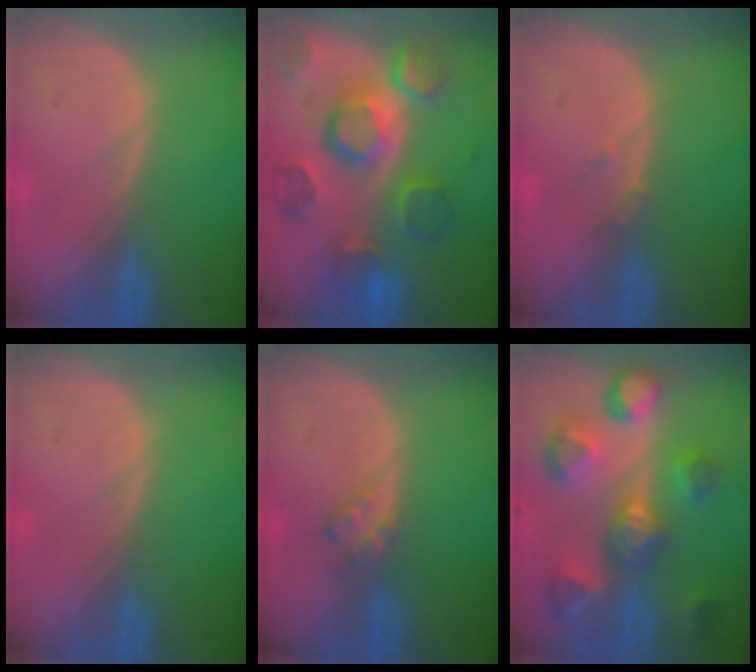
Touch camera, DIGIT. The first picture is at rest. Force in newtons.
{"total": 12.2, "press": 10.6, "slide": 6.0}
{"total": 1.2, "press": 1.0, "slide": 0.6}
{"total": 0.0}
{"total": 2.4, "press": 2.4, "slide": 0.2}
{"total": 10.9, "press": 10.0, "slide": 4.4}